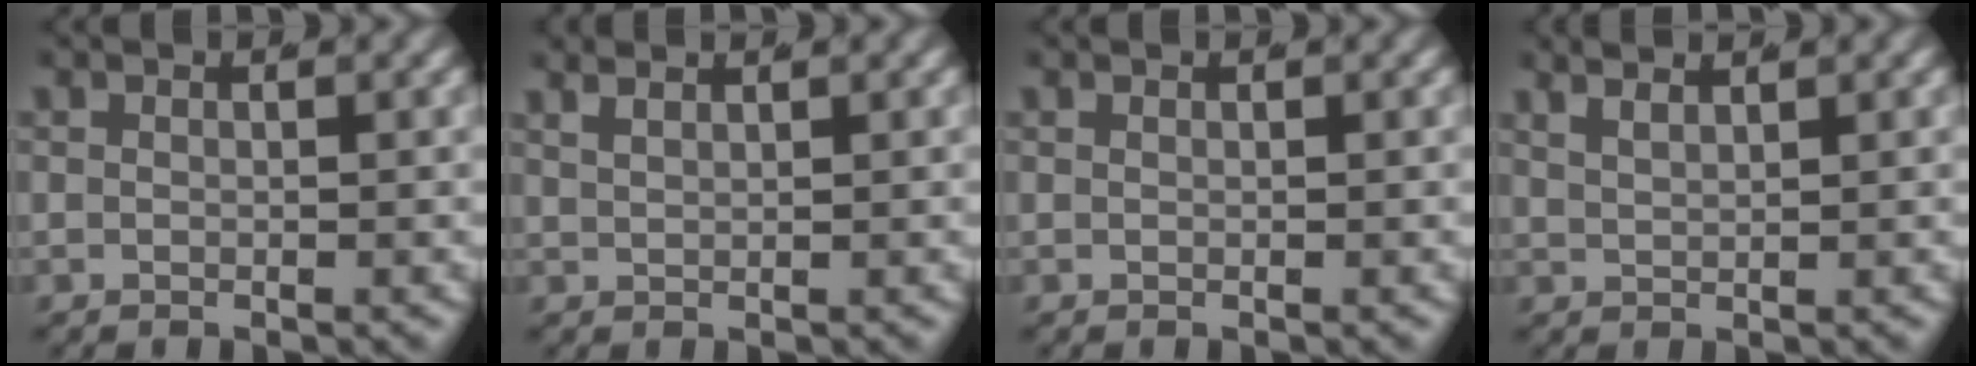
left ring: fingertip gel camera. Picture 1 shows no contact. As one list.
[{"total": 1.8, "force": [1.7, 0.1, 0.7], "torque": [-0.010, 0.006, 0.032]}, {"total": 0.0}, {"total": 2.6, "force": [2.3, 0.5, 1.1], "torque": [-0.015, 0.009, 0.041]}]